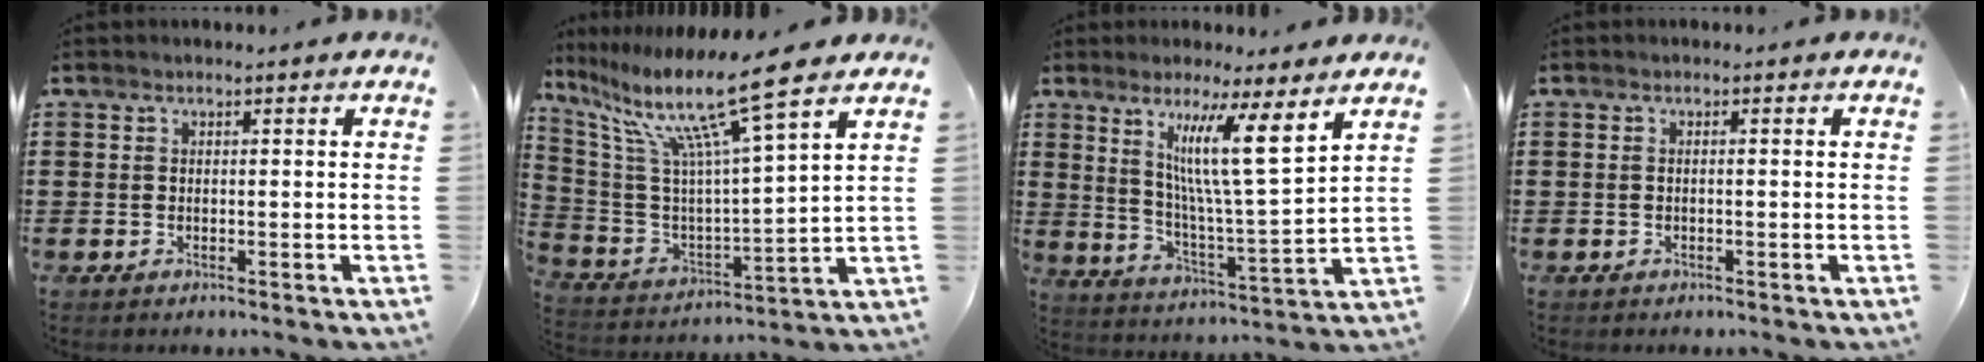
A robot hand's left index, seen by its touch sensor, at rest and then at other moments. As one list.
[{"total": 13.8, "force": [9.5, 0.6, 10.1], "torque": [-0.216, -0.054, 0.150]}, {"total": 11.5, "force": [6.7, 0.8, 9.3], "torque": [-0.172, -0.031, 0.105]}, {"total": 0.5, "force": [-0.2, 0.0, 0.5], "torque": [-0.010, -0.003, -0.003]}]